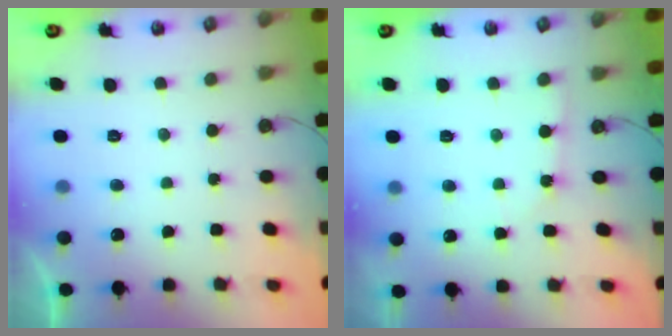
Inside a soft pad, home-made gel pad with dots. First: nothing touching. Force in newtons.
{"total": 2.6, "press": 2.6, "slide": 0.3}